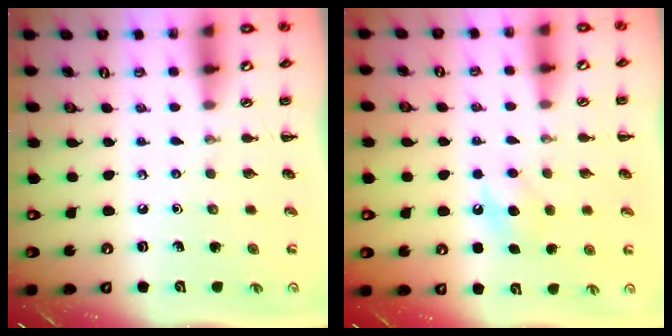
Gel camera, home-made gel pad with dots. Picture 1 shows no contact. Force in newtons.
{"total": 7.6, "press": 7.4, "slide": 1.8}